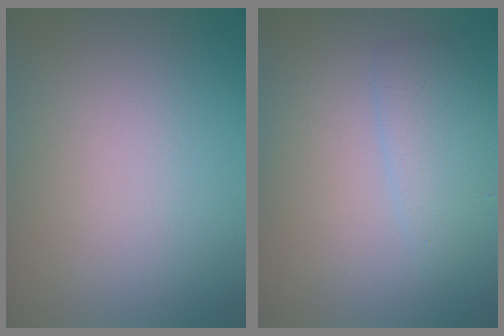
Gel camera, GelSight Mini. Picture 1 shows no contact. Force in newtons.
{"total": 2.4, "press": 2.4, "slide": 0.1}